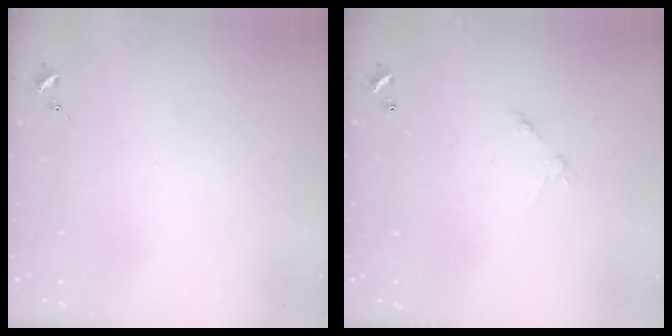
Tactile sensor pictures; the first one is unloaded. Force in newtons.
{"total": 5.9, "press": 5.9, "slide": 0.4}